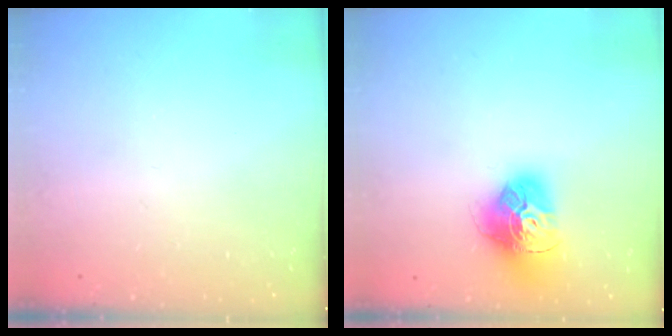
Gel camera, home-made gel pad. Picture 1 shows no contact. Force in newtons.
{"total": 16.6, "press": 16.6, "slide": 1.6}